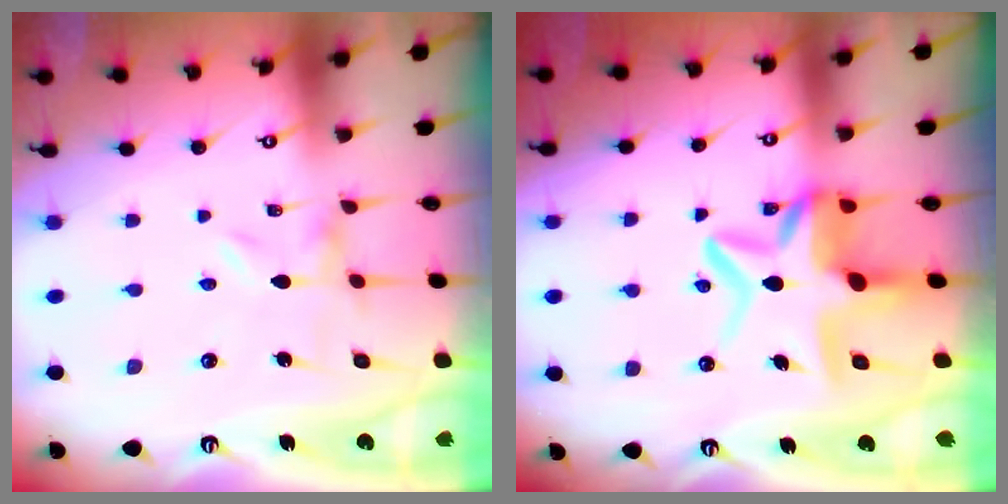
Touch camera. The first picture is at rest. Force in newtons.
{"total": 12.1, "press": 11.9, "slide": 1.8}